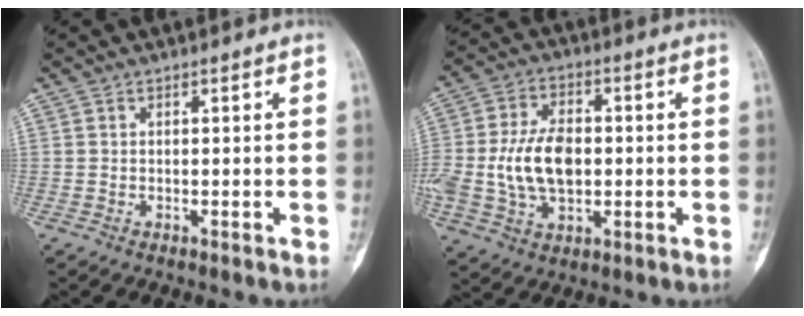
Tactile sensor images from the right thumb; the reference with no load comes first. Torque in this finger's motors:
{"motor_torque": [2.03, 1.93, 0.79, -0.82, 0.16]}